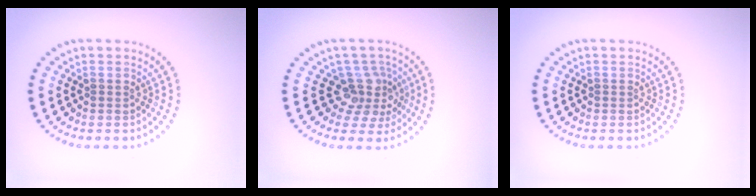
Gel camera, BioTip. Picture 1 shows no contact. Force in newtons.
{"total": 3.4, "press": 2.5, "slide": 2.4}
{"total": 0.0}